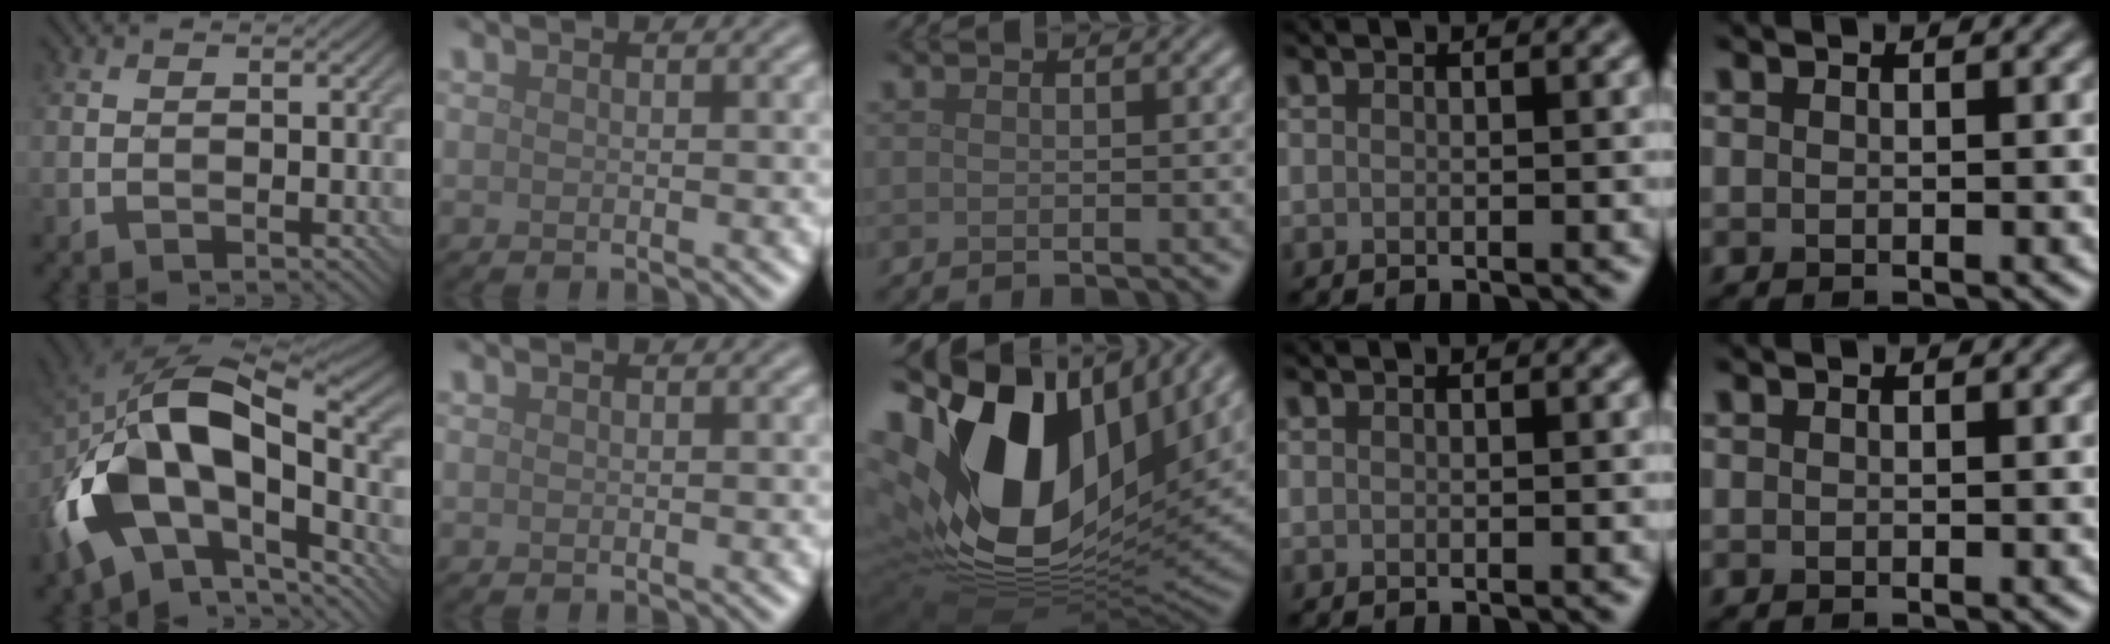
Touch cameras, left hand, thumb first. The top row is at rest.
{"thumb": {"total": 17.1, "force": [-4.2, 9.9, 13.2], "torque": [-0.260, -0.013, -0.079]}, "middle": {"total": 19.0, "force": [6.0, 11.8, 13.5], "torque": [-0.310, -0.014, 0.120]}}